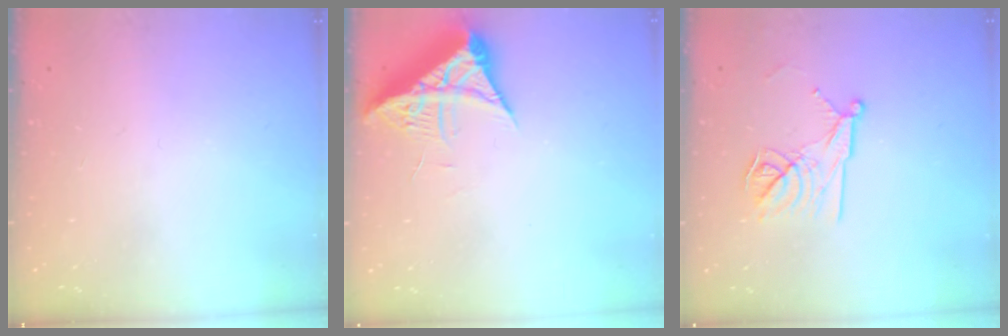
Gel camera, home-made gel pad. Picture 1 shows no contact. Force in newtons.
{"total": 7.2, "press": 7.2, "slide": 0.8}
{"total": 12.0, "press": 12.0, "slide": 0.1}